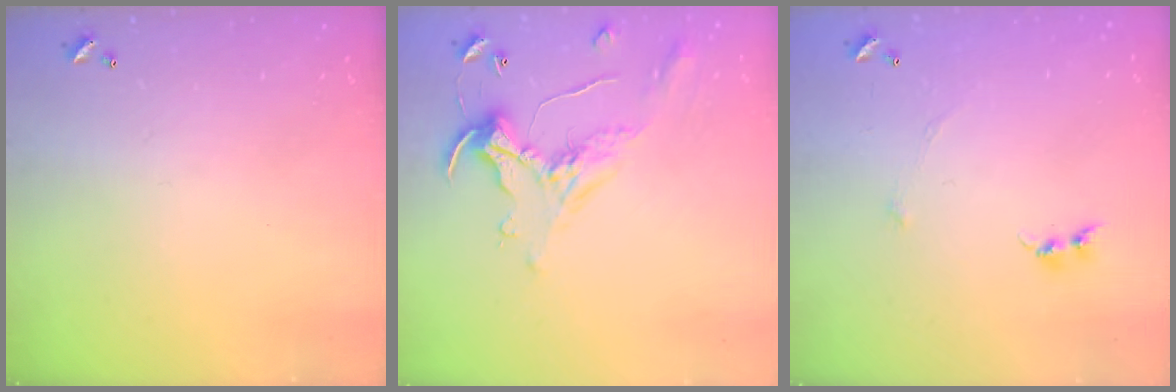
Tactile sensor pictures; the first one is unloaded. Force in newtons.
{"total": 1.1, "press": 0.8, "slide": 0.9}
{"total": 4.8, "press": 4.7, "slide": 0.6}